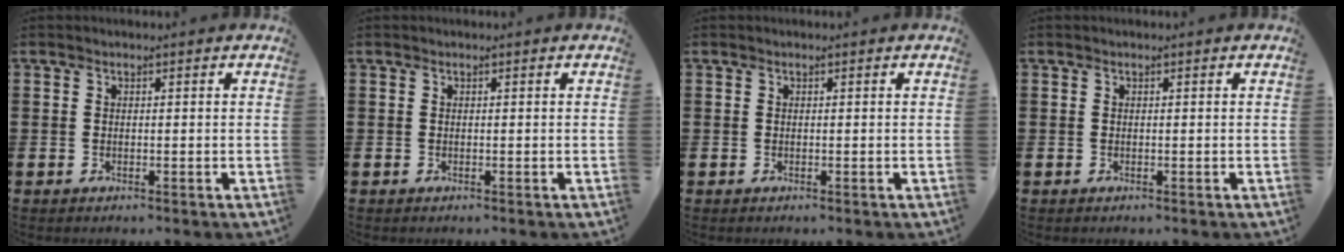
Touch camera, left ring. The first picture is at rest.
{"total": 0.0}
{"total": 0.0}
{"total": 0.0}